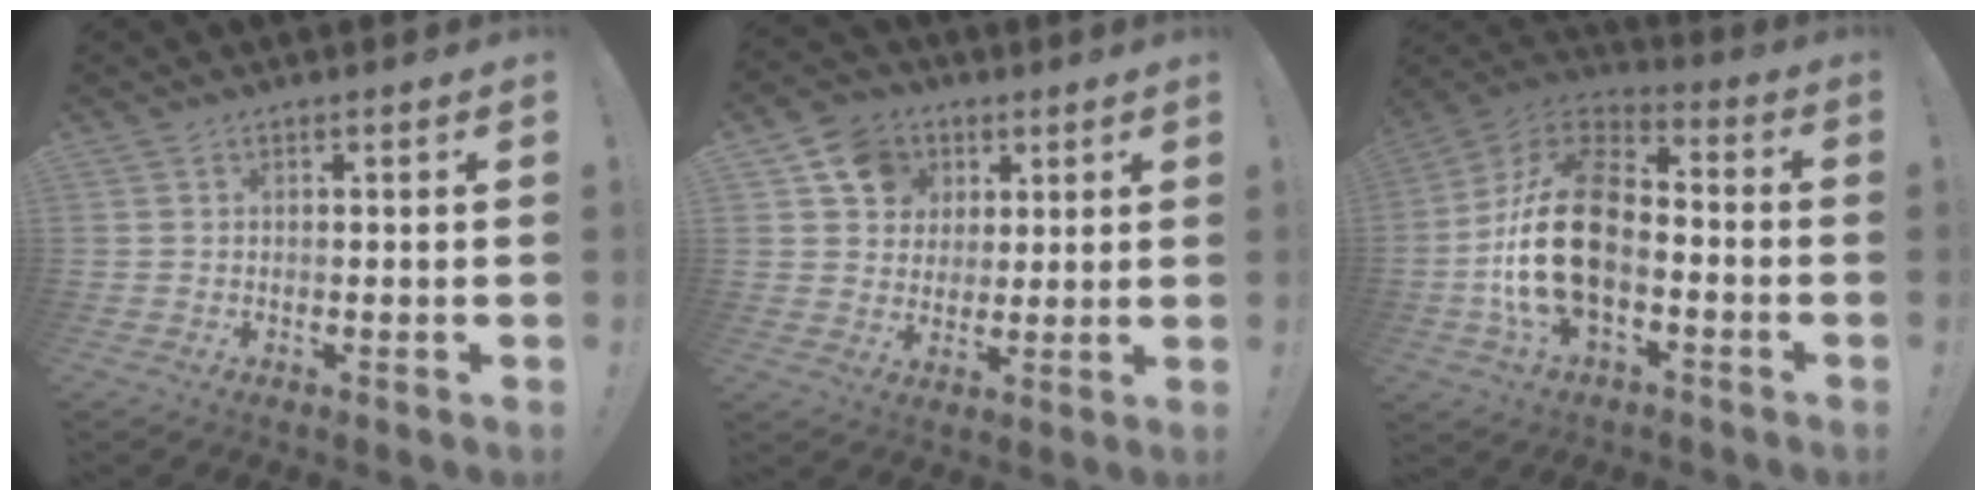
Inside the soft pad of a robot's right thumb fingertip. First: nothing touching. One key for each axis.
{"total": 10.7, "fx": 4.4, "fy": 9.2, "fz": 3.2, "tx": -0.043, "ty": -0.022, "tz": 0.089}
{"total": 23.0, "fx": -3.6, "fy": 13.9, "fz": 17.9, "tx": -0.344, "ty": 0.031, "tz": -0.054}